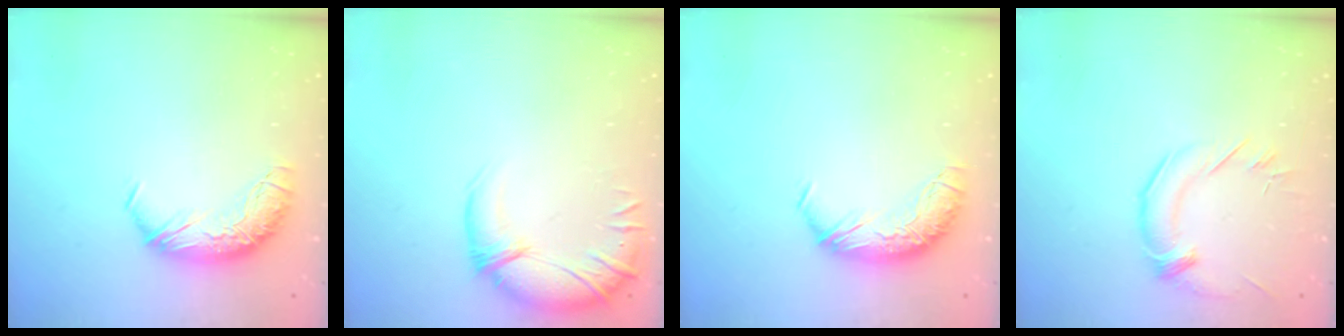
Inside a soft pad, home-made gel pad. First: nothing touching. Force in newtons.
{"total": 3.0, "press": 1.5, "slide": 2.6}
{"total": 0.0}
{"total": 1.3, "press": 0.5, "slide": 1.2}